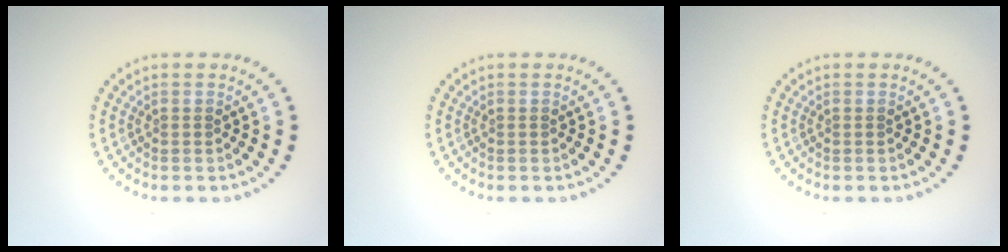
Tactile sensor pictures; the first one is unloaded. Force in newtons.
{"total": 0.0}
{"total": 0.0}